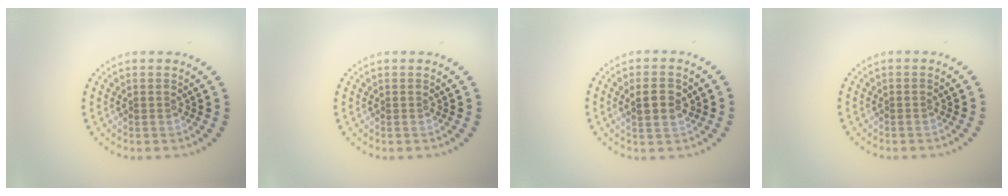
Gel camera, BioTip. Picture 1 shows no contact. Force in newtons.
{"total": 0.0}
{"total": 2.8, "press": 2.8, "slide": 0.6}
{"total": 0.0}